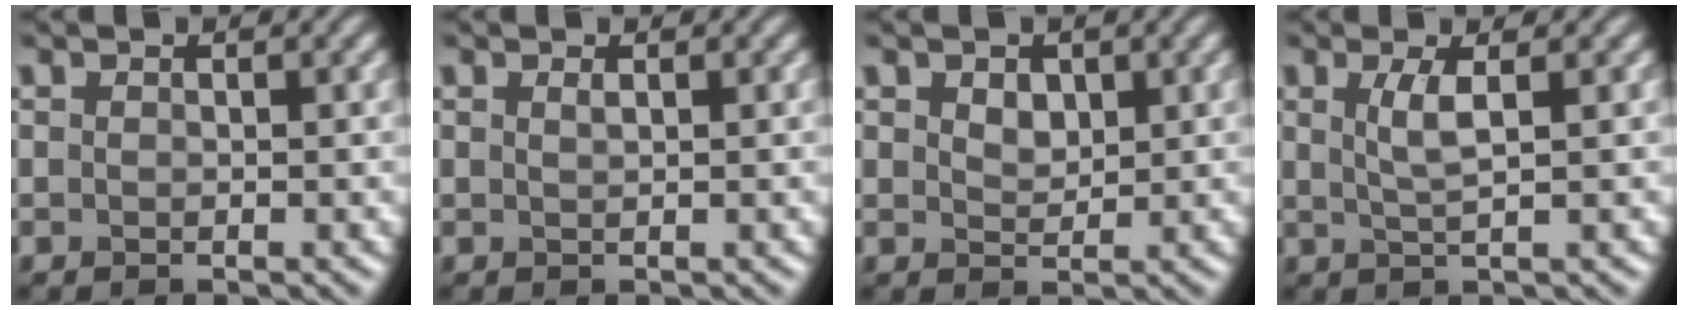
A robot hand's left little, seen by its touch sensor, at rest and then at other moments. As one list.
[{"total": 0.6, "force": [0.3, 0.2, 0.4], "torque": [-0.006, 0.001, 0.006]}, {"total": 1.7, "force": [0.8, 1.1, 1.0], "torque": [-0.020, -0.001, 0.017]}, {"total": 2.4, "force": [0.7, 0.5, 2.2], "torque": [-0.044, -0.002, 0.012]}]